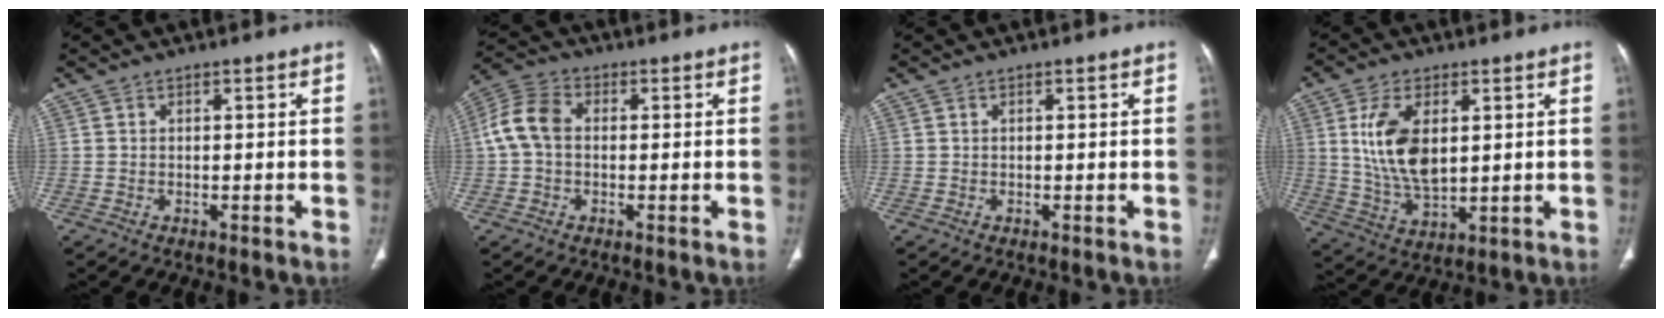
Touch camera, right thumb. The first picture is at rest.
{"total": 7.7, "force": [0.2, 5.5, 5.4], "torque": [-0.111, 0.025, -0.005]}
{"total": 0.0}
{"total": 12.1, "force": [2.6, 6.4, 9.9], "torque": [-0.187, -0.016, 0.059]}